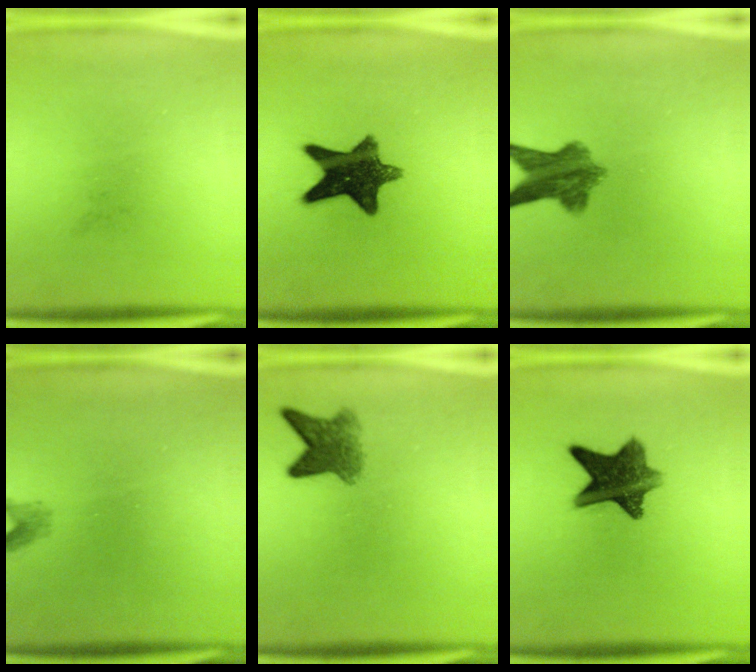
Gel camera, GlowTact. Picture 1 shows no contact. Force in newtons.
{"total": 11.9}
{"total": 7.6}
{"total": 1.2}
{"total": 4.8}
{"total": 10.2}